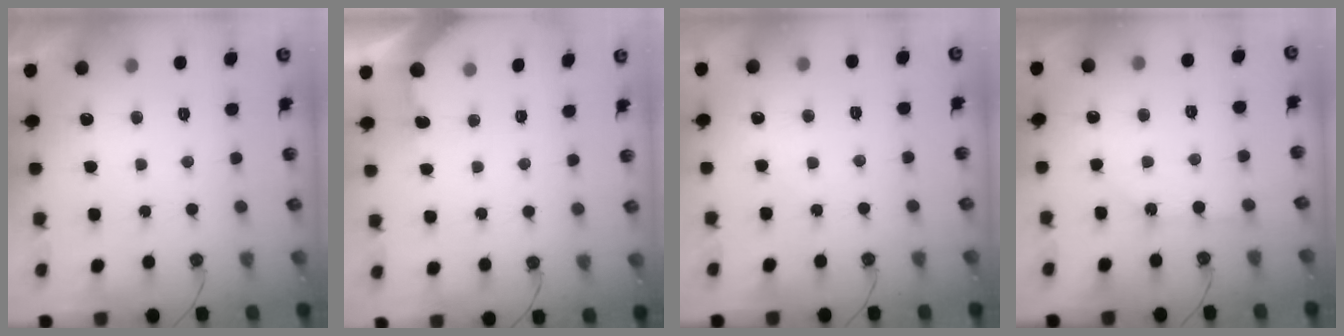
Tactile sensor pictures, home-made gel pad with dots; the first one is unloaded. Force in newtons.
{"total": 1.6, "press": 1.5, "slide": 0.3}
{"total": 2.8, "press": 2.8, "slide": 0.5}
{"total": 1.2, "press": 1.2, "slide": 0.2}